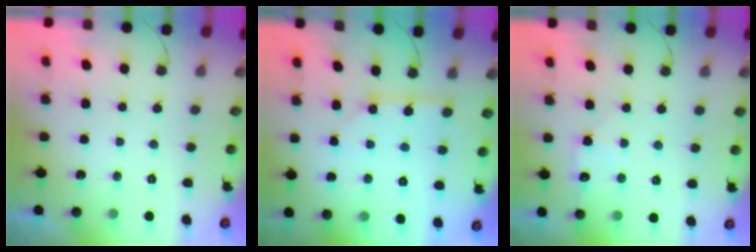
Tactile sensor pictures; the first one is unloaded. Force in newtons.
{"total": 3.8, "press": 3.8, "slide": 0.3}
{"total": 7.1, "press": 7.1, "slide": 0.7}